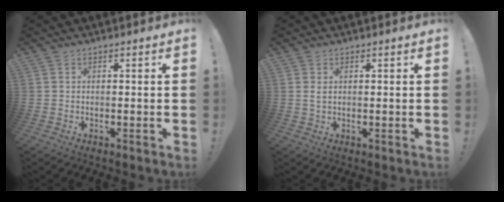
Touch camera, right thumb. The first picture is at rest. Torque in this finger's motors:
{"motor_torque": [-0.12, 0.05, -0.10, 0.06, -0.01]}